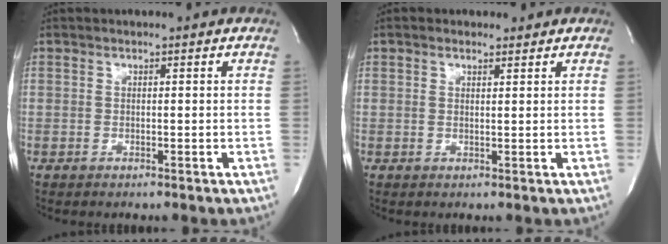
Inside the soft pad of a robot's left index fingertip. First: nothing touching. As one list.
[{"total": 1.4, "force": [1.0, 0.6, 0.8], "torque": [-0.022, 0.000, 0.015]}]